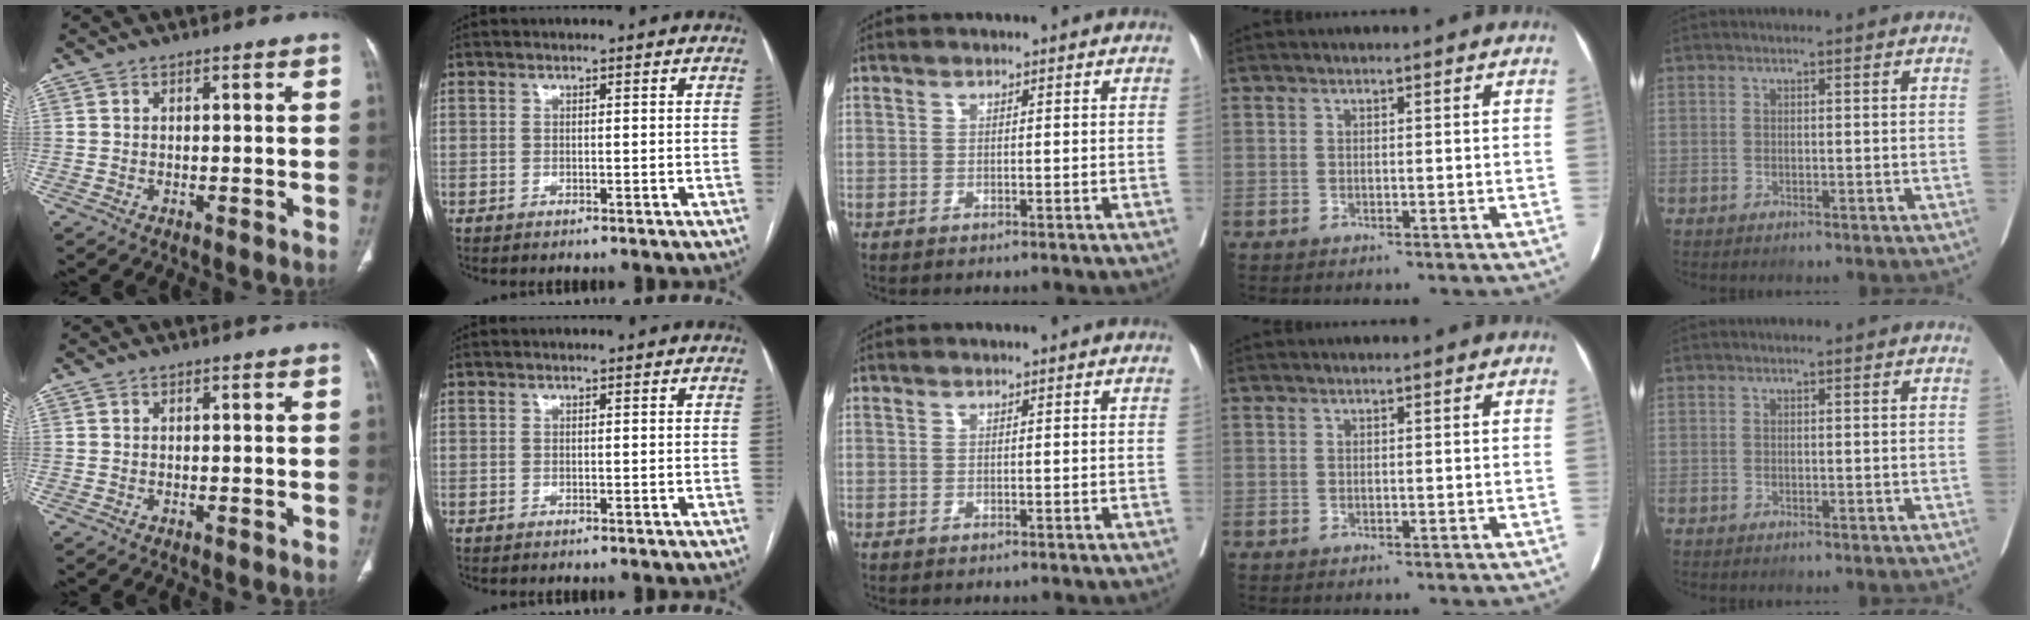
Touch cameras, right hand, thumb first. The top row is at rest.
{}